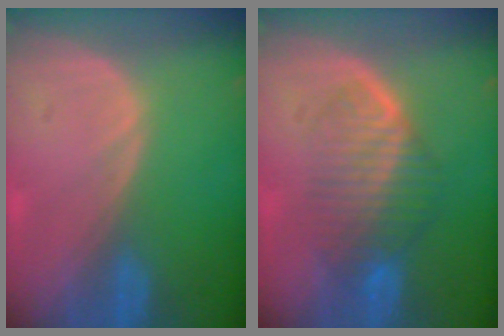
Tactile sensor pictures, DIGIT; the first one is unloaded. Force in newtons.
{"total": 6.9, "press": 6.5, "slide": 2.3}